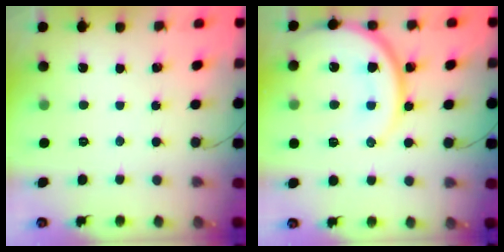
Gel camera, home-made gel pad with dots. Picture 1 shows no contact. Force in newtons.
{"total": 18.7, "press": 18.5, "slide": 3.1}